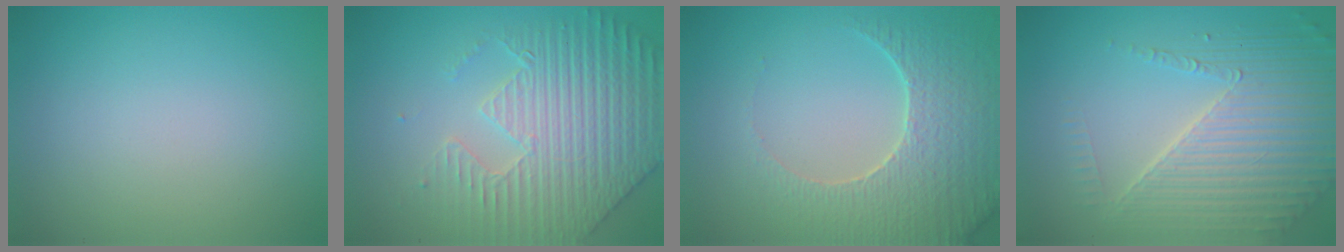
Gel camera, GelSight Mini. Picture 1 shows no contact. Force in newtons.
{"total": 5.9, "press": 5.4, "slide": 2.5}
{"total": 4.9, "press": 4.7, "slide": 1.4}
{"total": 6.3, "press": 4.8, "slide": 4.1}